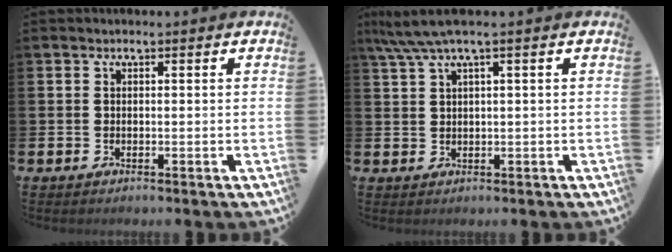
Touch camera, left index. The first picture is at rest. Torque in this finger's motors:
{"motor_torque": [0.48, -0.73, 0.82, 0.21]}